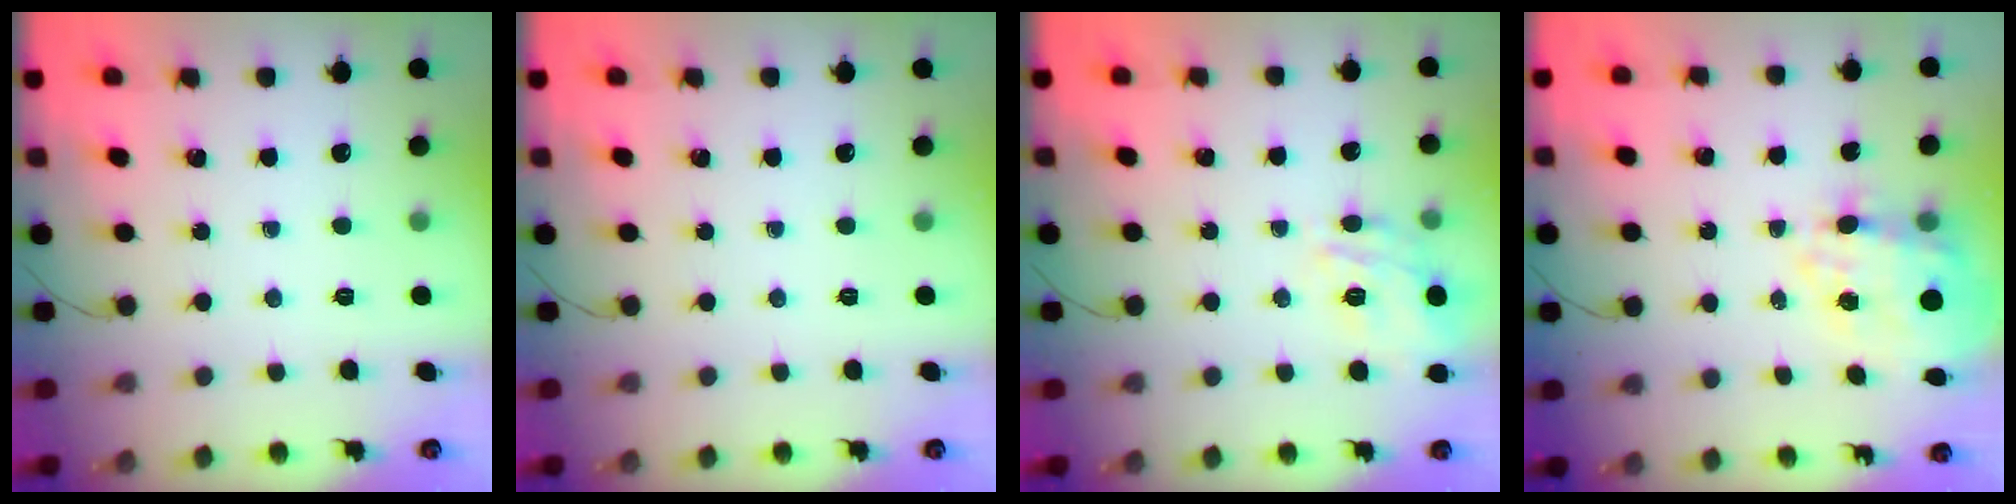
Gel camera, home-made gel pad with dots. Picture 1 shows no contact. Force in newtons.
{"total": 0.0}
{"total": 13.3, "press": 13.3, "slide": 1.0}
{"total": 11.8, "press": 11.3, "slide": 3.2}